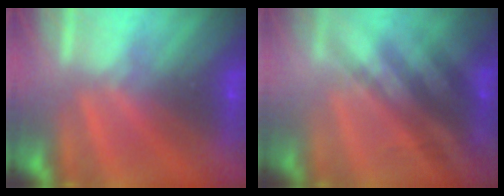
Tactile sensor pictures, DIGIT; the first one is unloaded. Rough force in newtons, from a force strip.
{"total": 2.7}